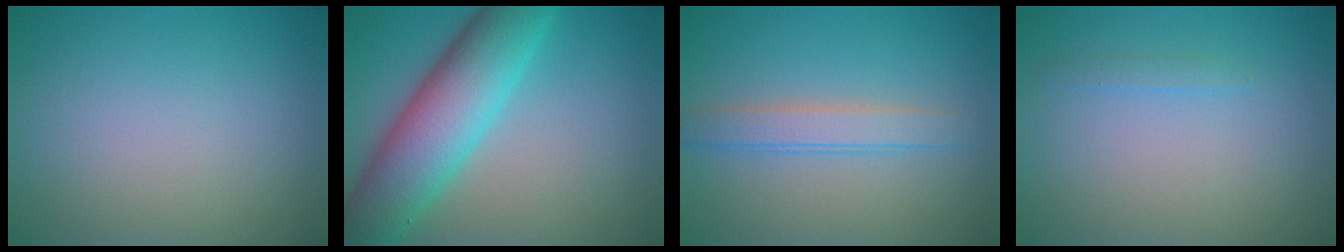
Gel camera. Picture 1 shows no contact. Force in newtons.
{"total": 9.7, "press": 9.7, "slide": 0.3}
{"total": 2.5, "press": 2.5, "slide": 0.1}
{"total": 0.7, "press": 0.7, "slide": 0.1}